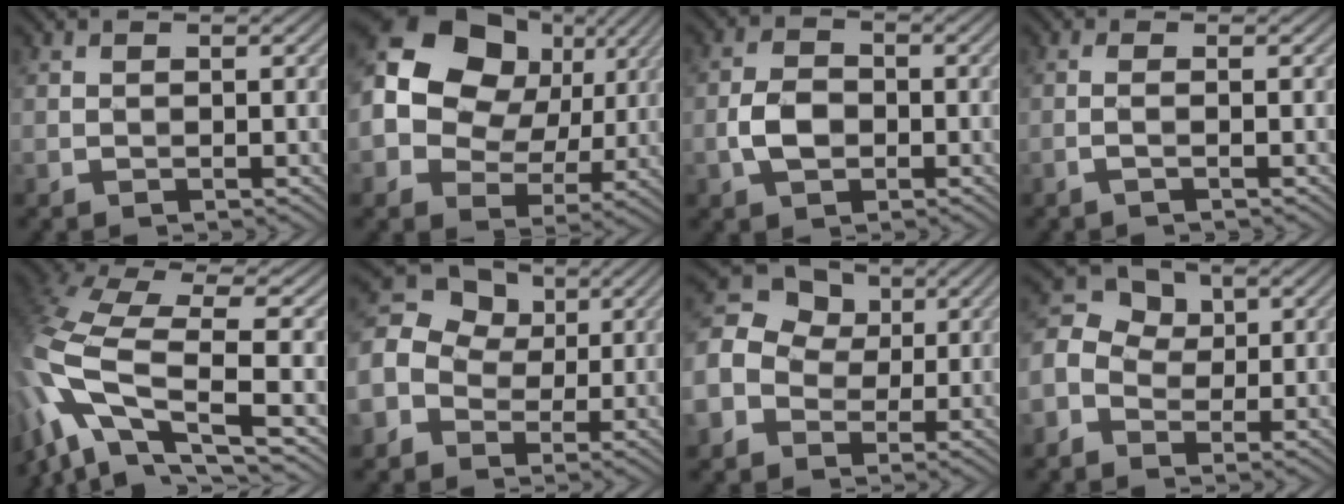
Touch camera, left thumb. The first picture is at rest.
{"total": 14.2, "force": [2.8, 11.3, 8.2], "torque": [-0.194, 0.029, 0.043]}
{"total": 4.2, "force": [-1.3, 2.8, 2.9], "torque": [-0.062, 0.001, -0.031]}
{"total": 1.3, "force": [-0.7, -0.3, 1.0], "torque": [-0.026, 0.006, -0.017]}
{"total": 11.6, "force": [-3.9, 4.2, 10.2], "torque": [-0.242, -0.007, -0.078]}
{"total": 14.1, "force": [0.4, 12.4, 6.7], "torque": [-0.202, 0.033, -0.024]}
{"total": 14.0, "force": [0.1, 12.3, 6.6], "torque": [-0.205, 0.032, -0.025]}
{"total": 5.8, "force": [-0.8, 4.7, 3.4], "torque": [-0.090, 0.011, -0.023]}